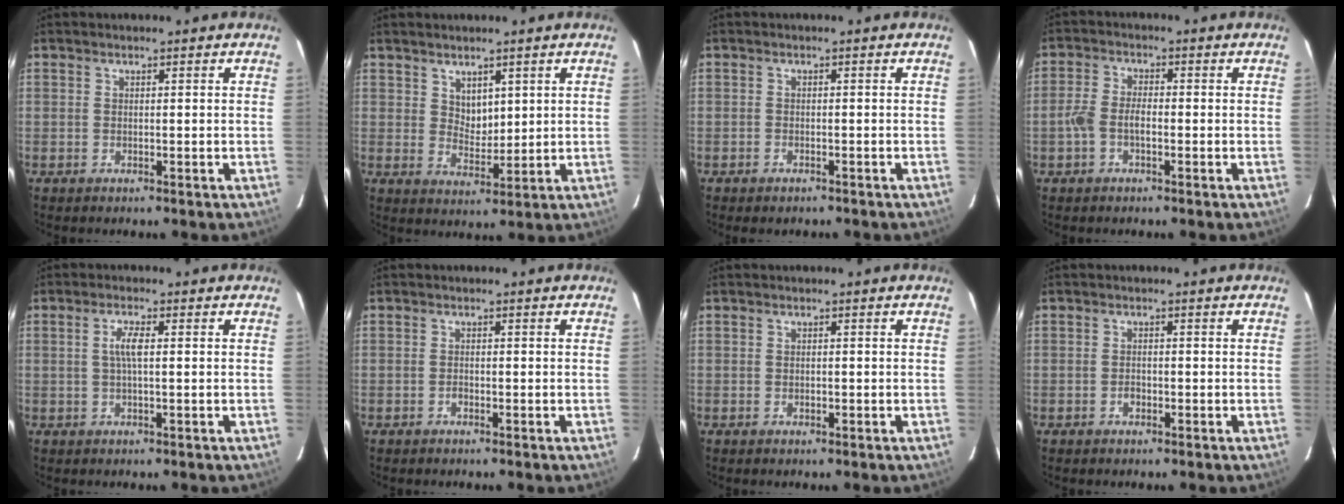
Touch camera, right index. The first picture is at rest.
{"total": 4.1, "force": [2.4, 2.7, 1.9], "torque": [-0.024, -0.001, 0.047]}
{"total": 1.5, "force": [-1.1, 0.9, 0.5], "torque": [-0.013, 0.000, -0.017]}
{"total": 4.2, "force": [-1.5, 2.2, 3.3], "torque": [-0.073, 0.008, -0.029]}
{"total": 3.1, "force": [0.3, 0.5, 3.0], "torque": [-0.061, 0.003, 0.005]}
{"total": 1.0, "force": [-0.6, 0.6, 0.5], "torque": [-0.008, 0.002, -0.010]}
{"total": 0.9, "force": [-0.3, 0.8, 0.3], "torque": [-0.003, -0.001, -0.003]}
{"total": 1.6, "force": [-0.7, 1.1, 0.8], "torque": [-0.015, 0.004, -0.011]}